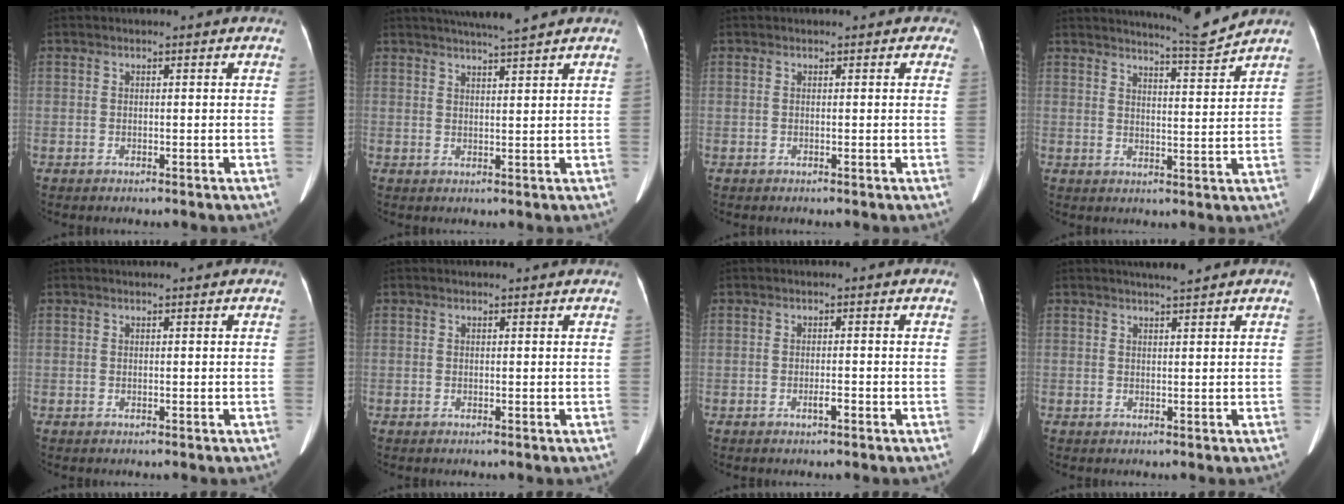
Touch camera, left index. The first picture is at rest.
{"total": 6.2, "force": [5.4, -0.7, 2.9], "torque": [-0.049, 0.011, 0.082]}
{"total": 0.5, "force": [0.2, 0.5, 0.1], "torque": [0.009, 0.000, -0.004]}
{"total": 5.8, "force": [5.6, -1.6, 0.6], "torque": [-0.024, -0.028, 0.087]}
{"total": 1.2, "force": [1.0, 0.2, 0.6], "torque": [-0.004, 0.016, 0.013]}
{"total": 1.2, "force": [1.2, 0.0, 0.2], "torque": [-0.005, 0.006, 0.015]}
{"total": 1.1, "force": [-0.8, 0.1, 0.8], "torque": [-0.017, -0.002, -0.012]}
{"total": 2.6, "force": [2.3, -0.1, 1.3], "torque": [-0.015, 0.005, 0.037]}